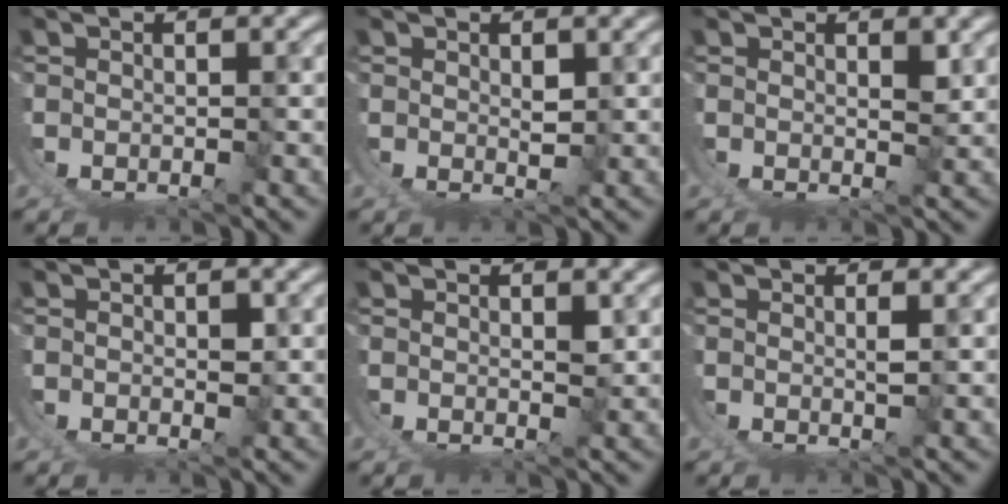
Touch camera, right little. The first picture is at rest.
{"total": 1.0, "force": [0.6, -0.1, 0.8], "torque": [-0.012, -0.009, 0.016]}
{"total": 1.1, "force": [0.8, -0.4, 0.7], "torque": [-0.004, -0.006, 0.016]}
{"total": 0.8, "force": [0.0, 0.5, 0.6], "torque": [-0.009, -0.004, 0.000]}
{"total": 0.8, "force": [0.6, -0.2, 0.5], "torque": [-0.003, -0.005, 0.011]}
{"total": 1.3, "force": [0.5, -1.1, 0.5], "torque": [-0.005, -0.003, 0.011]}